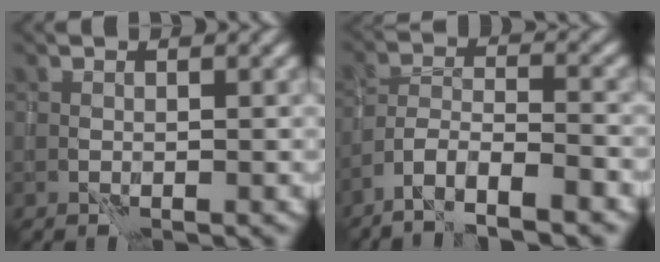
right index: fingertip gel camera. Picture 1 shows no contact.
{"total": 5.8, "force": [-4.5, 1.0, 3.6], "torque": [-0.062, 0.003, -0.082]}